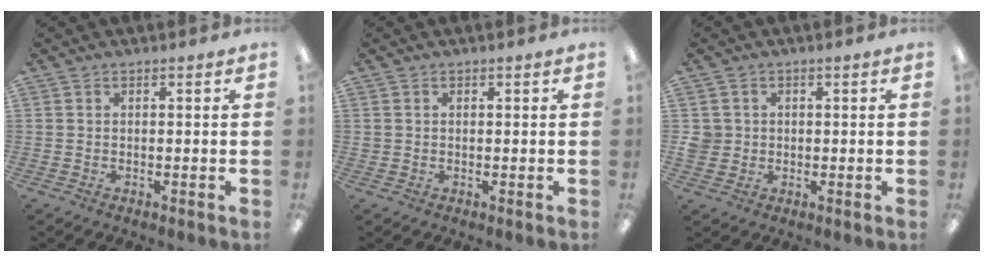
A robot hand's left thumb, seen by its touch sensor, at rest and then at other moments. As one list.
[{"total": 0.8, "force": [0.1, 0.7, -0.4], "torque": [0.008, 0.004, 0.000]}, {"total": 3.4, "force": [0.2, 3.4, 0.2], "torque": [-0.003, 0.004, 0.003]}]